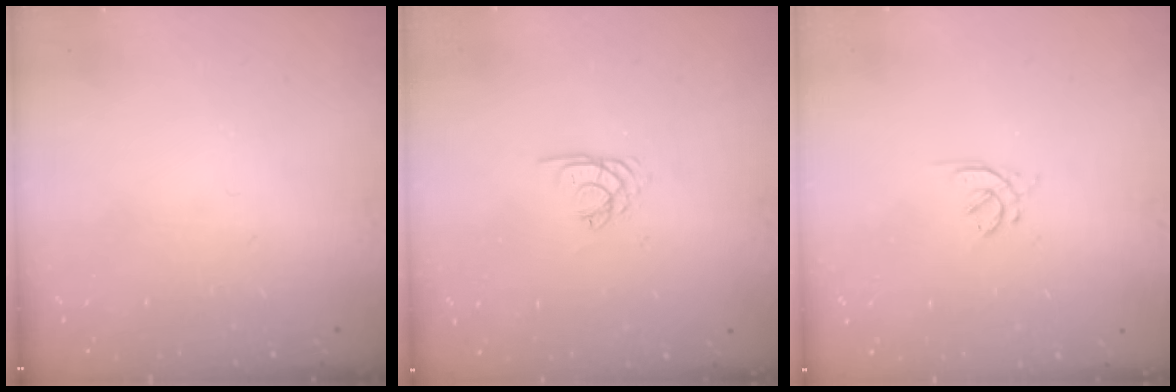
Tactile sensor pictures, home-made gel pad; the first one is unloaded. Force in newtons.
{"total": 2.2, "press": 2.2, "slide": 0.2}
{"total": 2.5, "press": 2.4, "slide": 0.6}